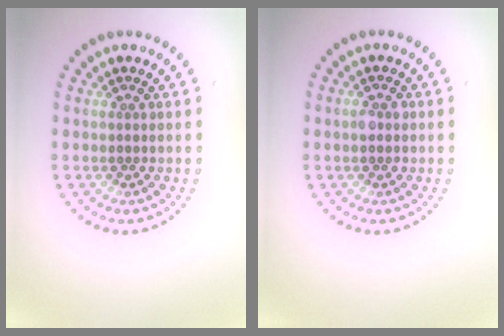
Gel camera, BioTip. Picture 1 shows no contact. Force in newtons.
{"total": 1.1, "press": 1.1, "slide": 0.1}